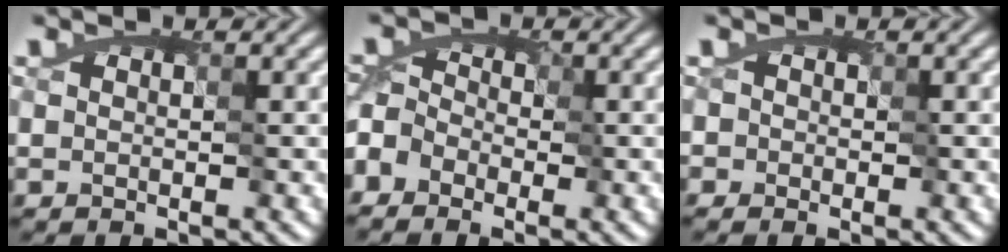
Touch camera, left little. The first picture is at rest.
{"total": 6.4, "force": [-4.4, 4.2, 2.1], "torque": [-0.030, 0.012, -0.100]}
{"total": 1.2, "force": [-0.1, 1.1, 0.4], "torque": [-0.009, 0.004, -0.001]}